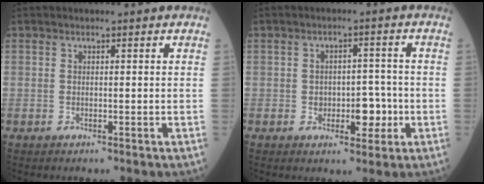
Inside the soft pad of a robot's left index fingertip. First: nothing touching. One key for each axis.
{"total": 4.9, "fx": -1.3, "fy": 2.8, "fz": 3.8, "tx": -0.047, "ty": 0.011, "tz": -0.013}